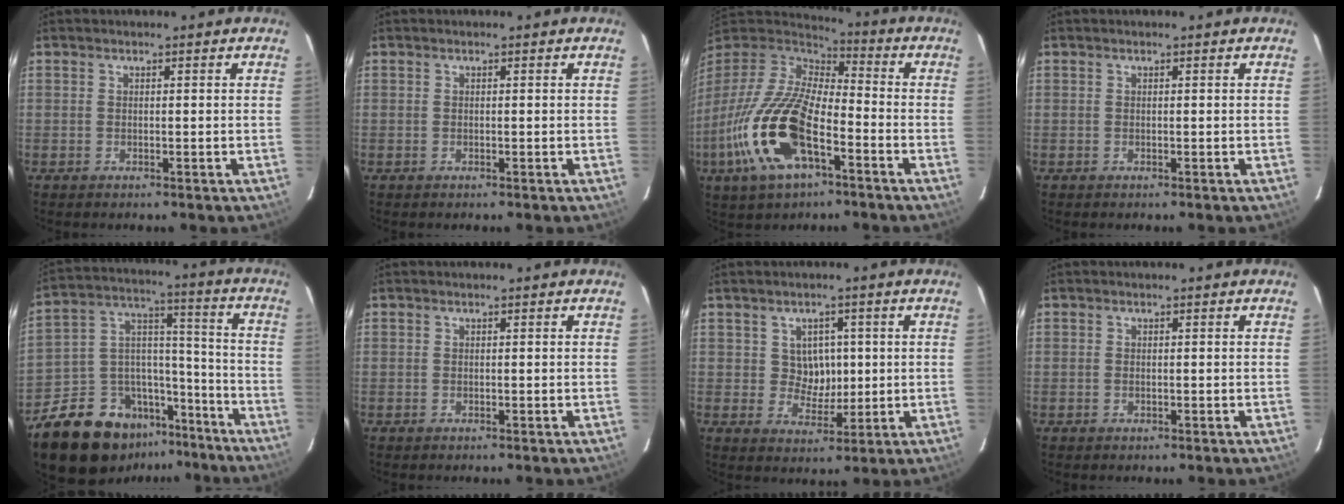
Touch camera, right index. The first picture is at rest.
{"total": 0.0}
{"total": 21.6, "force": [-8.7, 9.3, 17.4], "torque": [-0.365, -0.039, -0.169]}
{"total": 0.0}
{"total": 19.3, "force": [-13.5, 11.4, 7.9], "torque": [-0.174, 0.057, -0.201]}
{"total": 0.0}
{"total": 5.2, "force": [0.8, 4.7, 1.9], "torque": [-0.028, 0.007, 0.019]}
{"total": 1.8, "force": [-0.3, 1.3, 1.1], "torque": [-0.018, -0.002, -0.002]}